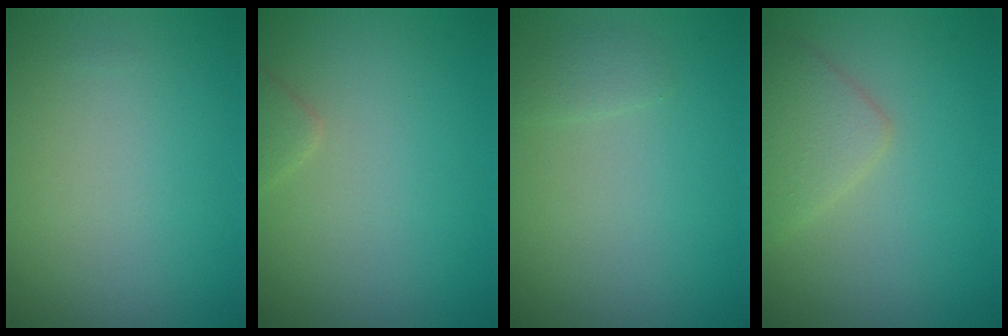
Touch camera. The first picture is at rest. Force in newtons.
{"total": 1.2, "press": 1.2, "slide": 0.1}
{"total": 0.9, "press": 0.9, "slide": 0.0}
{"total": 2.8, "press": 2.8, "slide": 0.1}